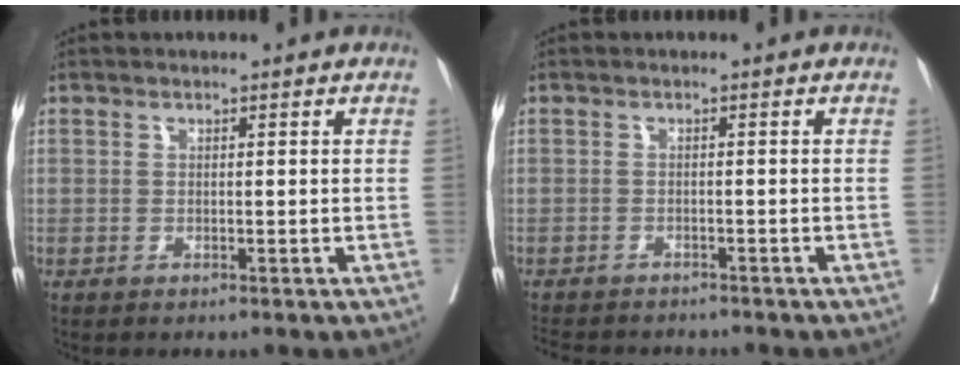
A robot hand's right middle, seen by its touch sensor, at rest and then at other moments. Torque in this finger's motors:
{"motor_torque": [0.47, -0.56, 0.06, 0.01]}